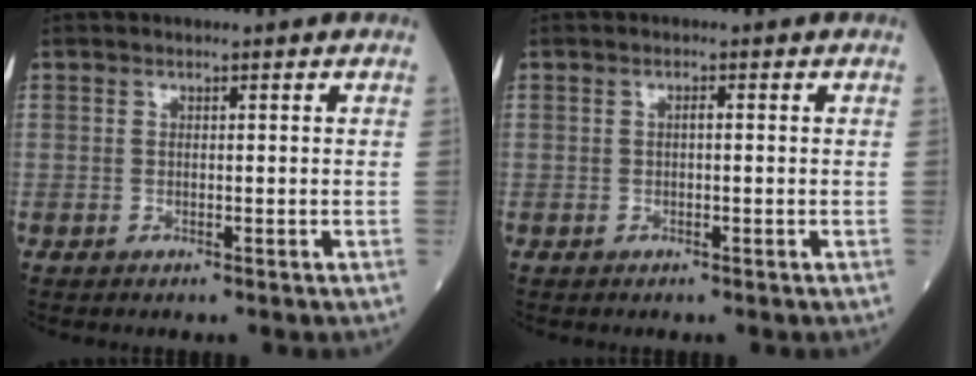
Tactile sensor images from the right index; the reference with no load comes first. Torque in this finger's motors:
{"motor_torque": [0.01, 0.00, -0.03, 0.02]}